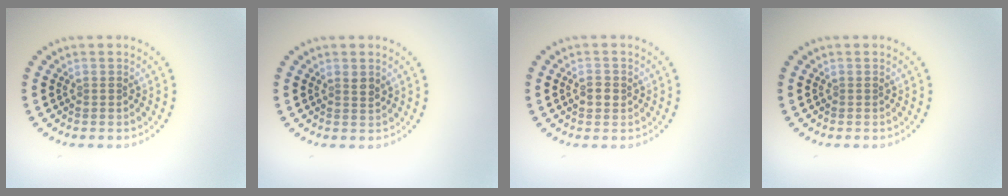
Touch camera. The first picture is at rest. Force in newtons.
{"total": 0.9, "press": 0.8, "slide": 0.4}
{"total": 1.4, "press": 1.4, "slide": 0.1}
{"total": 0.0}